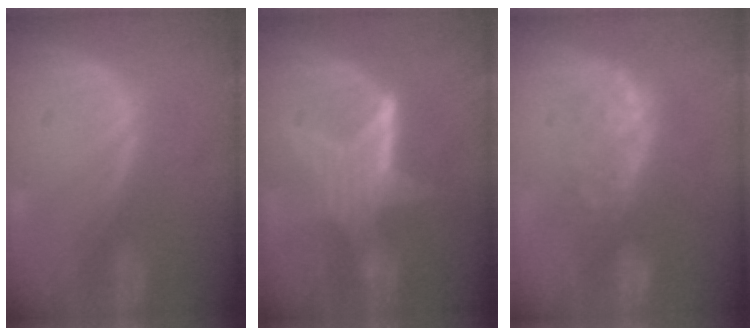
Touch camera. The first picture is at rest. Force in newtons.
{"total": 6.7, "press": 6.1, "slide": 2.8}
{"total": 7.9, "press": 7.6, "slide": 2.3}